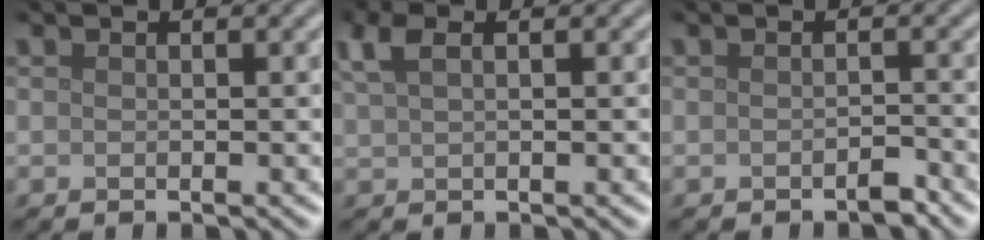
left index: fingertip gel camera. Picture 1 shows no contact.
{"total": 2.4, "force": [1.3, 0.9, 1.8], "torque": [-0.042, 0.007, 0.029]}
{"total": 1.1, "force": [-0.8, 0.2, 0.6], "torque": [-0.009, 0.002, -0.014]}